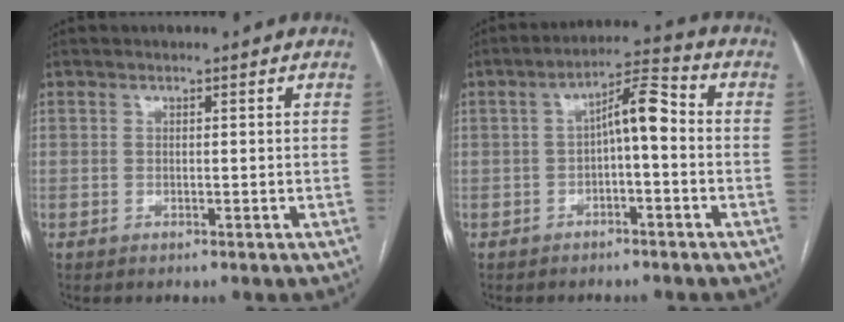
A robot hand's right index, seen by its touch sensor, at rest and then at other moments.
{"total": 6.7, "force": [-0.4, 1.7, 6.5], "torque": [-0.109, 0.032, -0.009]}